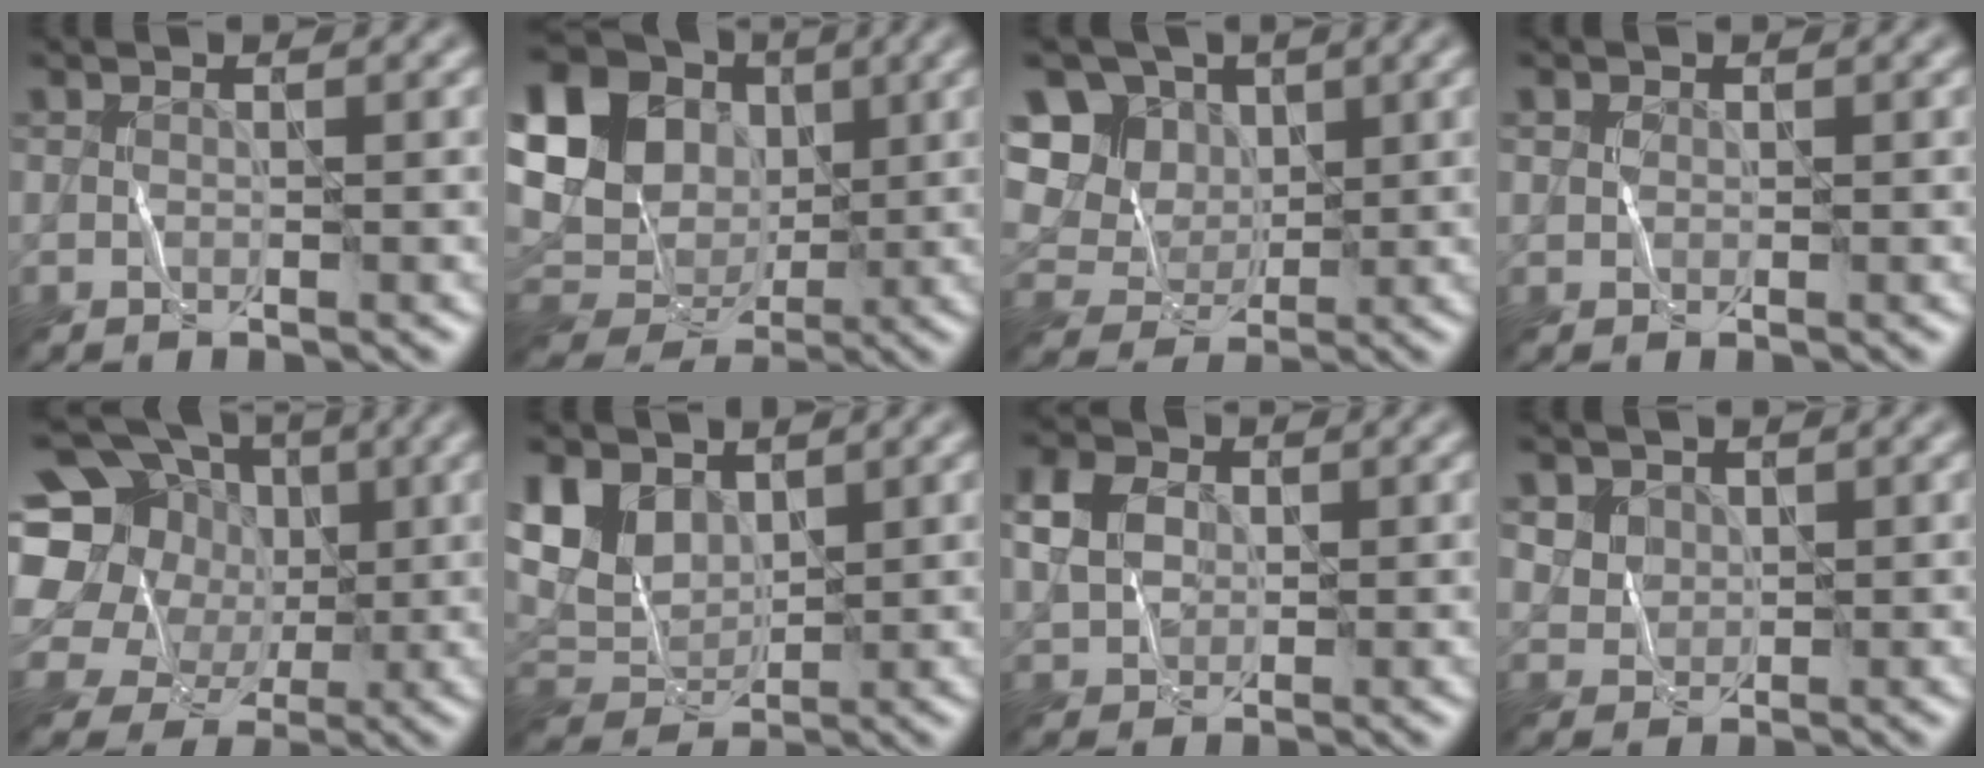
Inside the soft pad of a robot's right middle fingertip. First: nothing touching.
{"total": 19.5, "force": [3.6, 16.4, 9.9], "torque": [-0.230, 0.033, 0.029]}
{"total": 9.7, "force": [3.3, 8.1, 4.2], "torque": [-0.102, 0.022, 0.051]}
{"total": 0.7, "force": [0.2, 0.6, 0.2], "torque": [-0.002, 0.001, 0.004]}
{"total": 17.1, "force": [1.8, 15.4, 7.0], "torque": [-0.164, 0.033, 0.005]}
{"total": 5.2, "force": [2.0, 3.8, 2.9], "torque": [-0.065, -0.003, 0.037]}
{"total": 4.2, "force": [0.7, 3.4, 2.4], "torque": [-0.068, 0.011, 0.007]}
{"total": 3.5, "force": [1.8, 2.8, 1.3], "torque": [-0.047, 0.000, 0.045]}